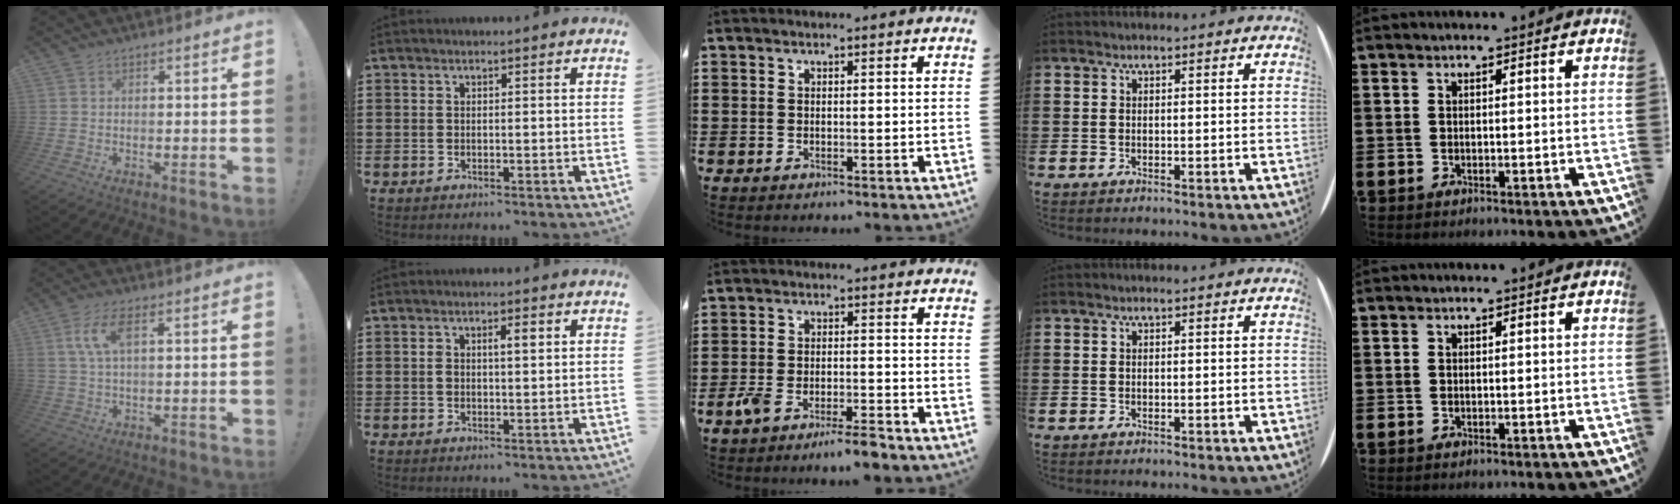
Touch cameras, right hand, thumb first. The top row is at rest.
{"thumb": {"total": 7.5, "force": [2.5, 2.8, 6.5], "torque": [-0.123, -0.001, 0.044]}, "index": {"total": 2.7, "force": [0.5, 0.9, 2.5], "torque": [-0.041, 0.002, 0.003]}, "middle": {"total": 4.9, "force": [-4.0, 0.6, 2.7], "torque": [-0.063, -0.004, -0.080]}}